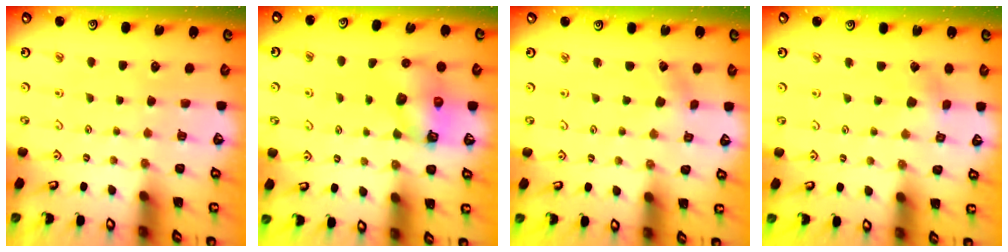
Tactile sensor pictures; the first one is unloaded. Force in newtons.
{"total": 7.0, "press": 6.9, "slide": 0.4}
{"total": 0.6, "press": 0.6, "slide": 0.1}
{"total": 2.2, "press": 2.2, "slide": 0.2}